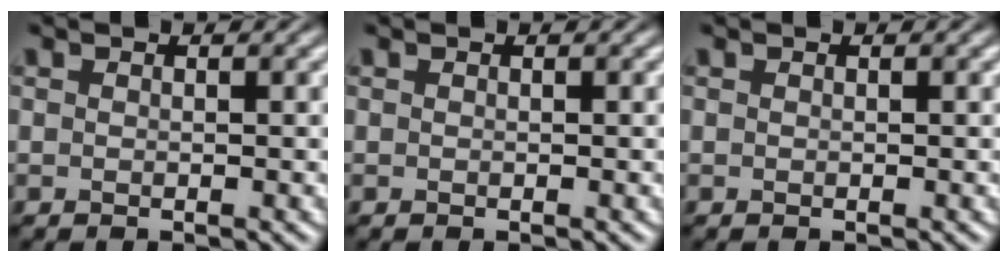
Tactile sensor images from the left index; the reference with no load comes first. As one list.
[{"total": 0.0}, {"total": 0.0}]